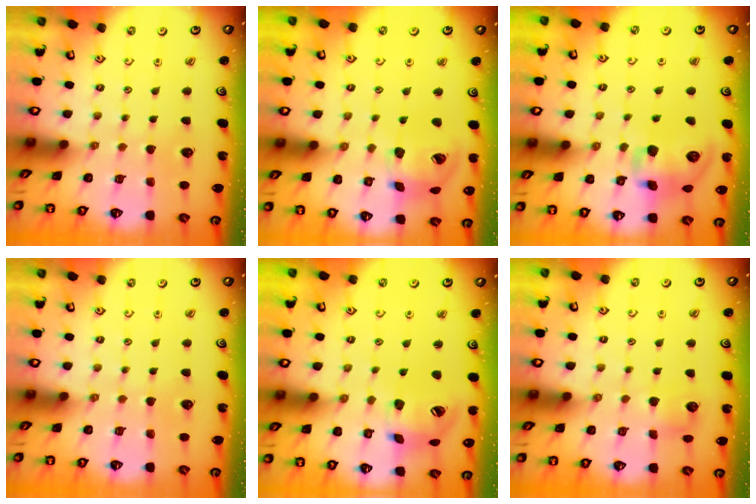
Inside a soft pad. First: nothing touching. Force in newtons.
{"total": 16.9, "press": 16.8, "slide": 2.5}
{"total": 11.9, "press": 11.8, "slide": 1.8}
{"total": 0.0}
{"total": 14.9, "press": 14.7, "slide": 2.5}
{"total": 4.2, "press": 4.2, "slide": 0.4}